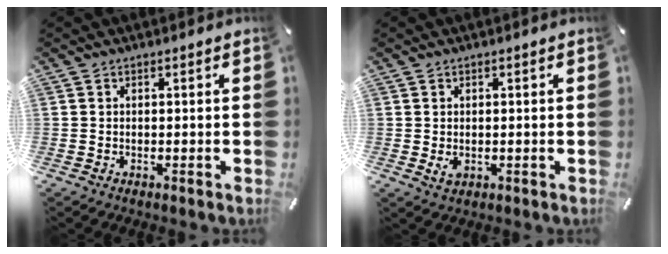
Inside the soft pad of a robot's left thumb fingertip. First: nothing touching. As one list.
[{"total": 1.6, "force": [0.0, 1.3, 0.8], "torque": [-0.005, 0.000, -0.001]}]